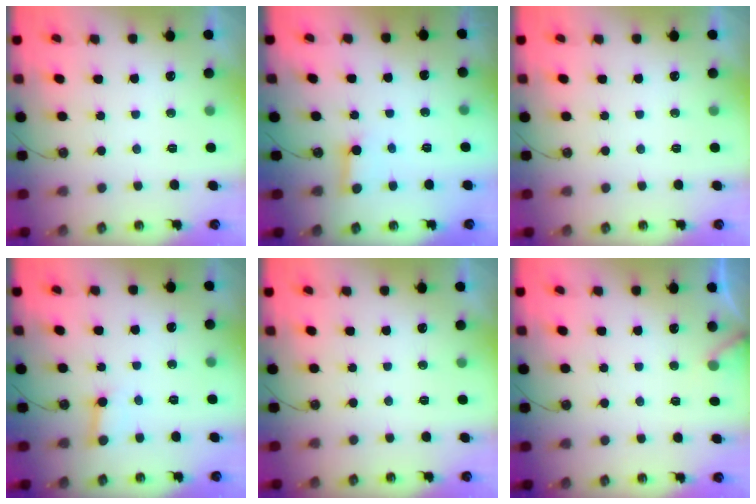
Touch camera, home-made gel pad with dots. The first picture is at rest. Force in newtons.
{"total": 3.0, "press": 3.0, "slide": 0.4}
{"total": 0.0}
{"total": 3.7, "press": 3.7, "slide": 0.5}
{"total": 0.0}
{"total": 4.2, "press": 4.1, "slide": 0.2}